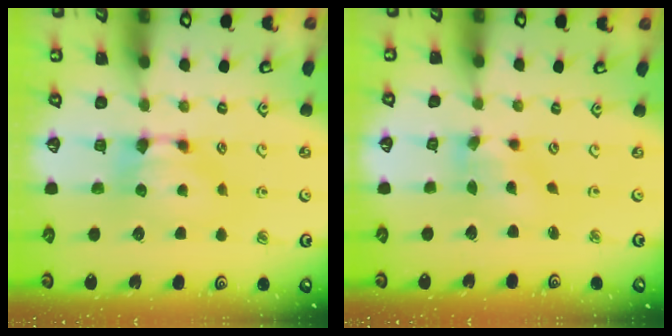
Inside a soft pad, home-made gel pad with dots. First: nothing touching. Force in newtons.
{"total": 1.4, "press": 0.6, "slide": 1.3}